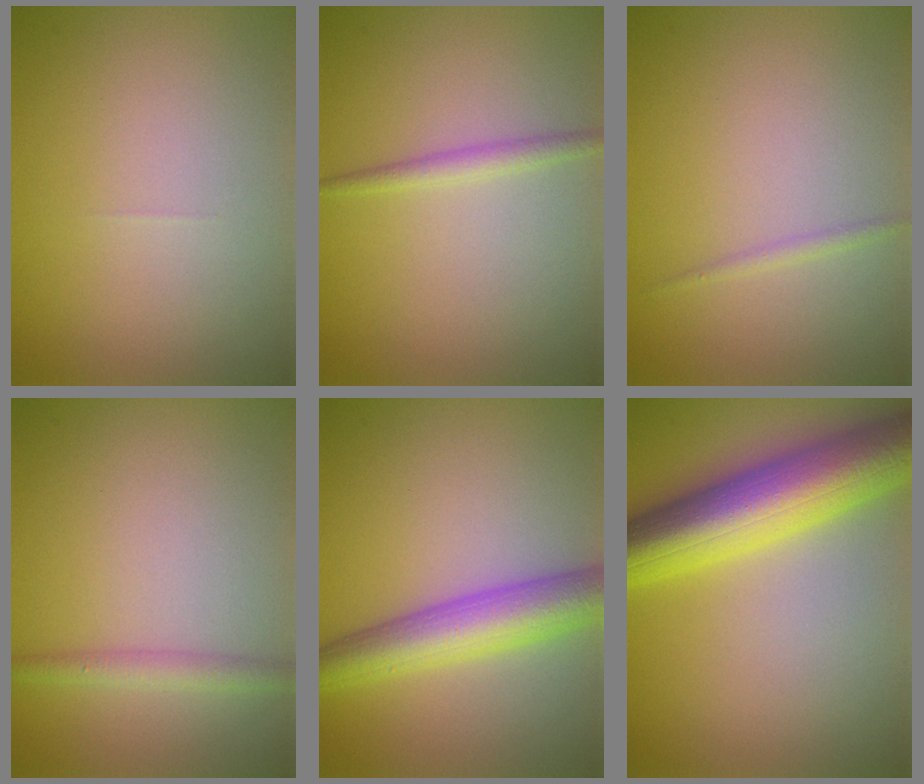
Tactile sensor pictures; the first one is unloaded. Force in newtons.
{"total": 1.4, "press": 1.4, "slide": 0.1}
{"total": 0.7, "press": 0.7, "slide": 0.0}
{"total": 1.8, "press": 1.8, "slide": 0.1}
{"total": 6.2, "press": 6.2, "slide": 0.2}
{"total": 10.7, "press": 10.7, "slide": 0.2}